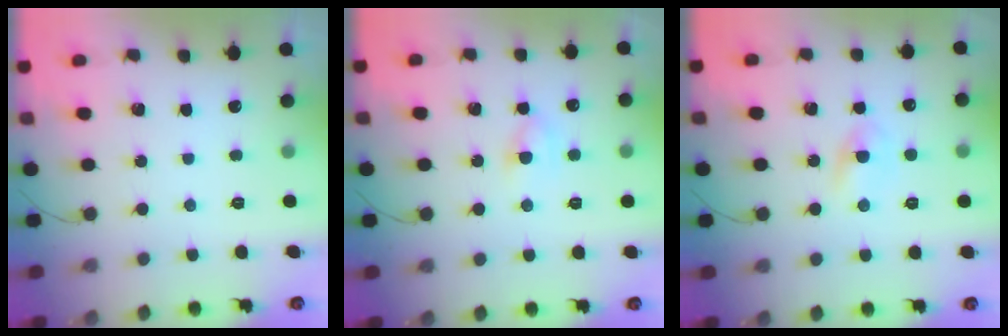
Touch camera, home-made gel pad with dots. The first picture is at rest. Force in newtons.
{"total": 4.4, "press": 4.2, "slide": 1.3}
{"total": 2.8, "press": 2.6, "slide": 1.1}